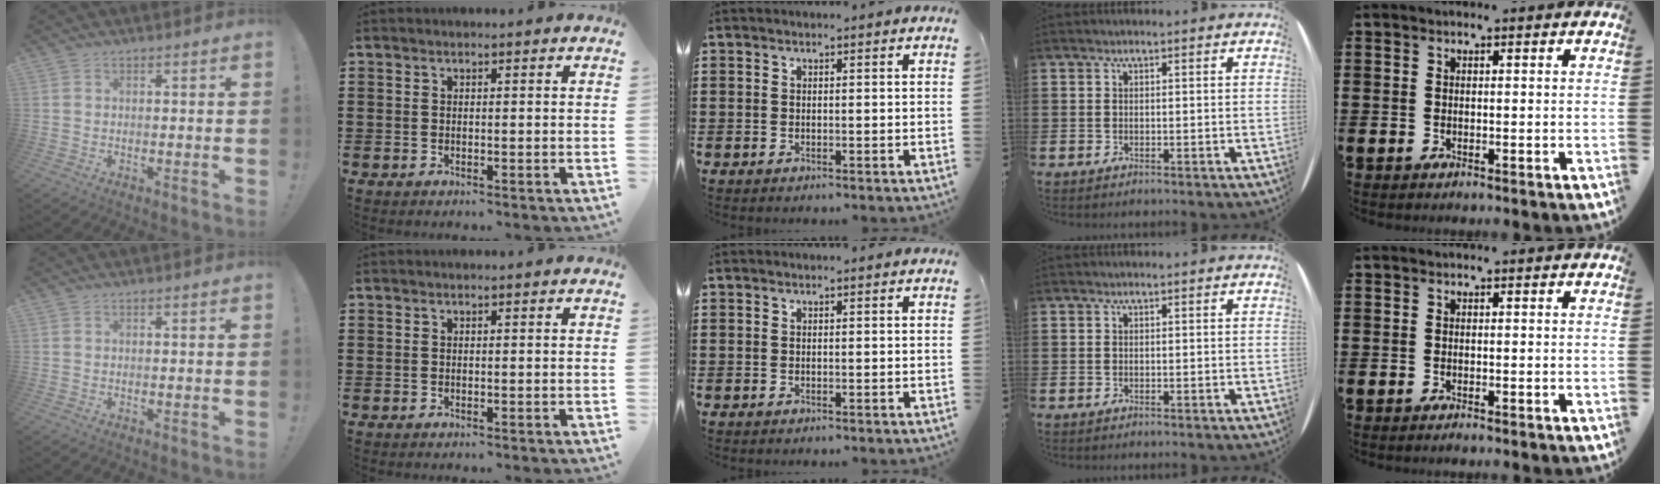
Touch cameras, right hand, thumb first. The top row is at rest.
{}